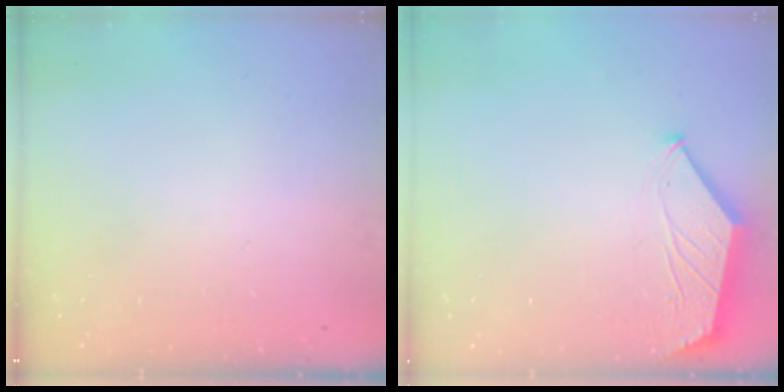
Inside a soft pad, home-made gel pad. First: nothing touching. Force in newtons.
{"total": 1.6, "press": 1.6, "slide": 0.4}